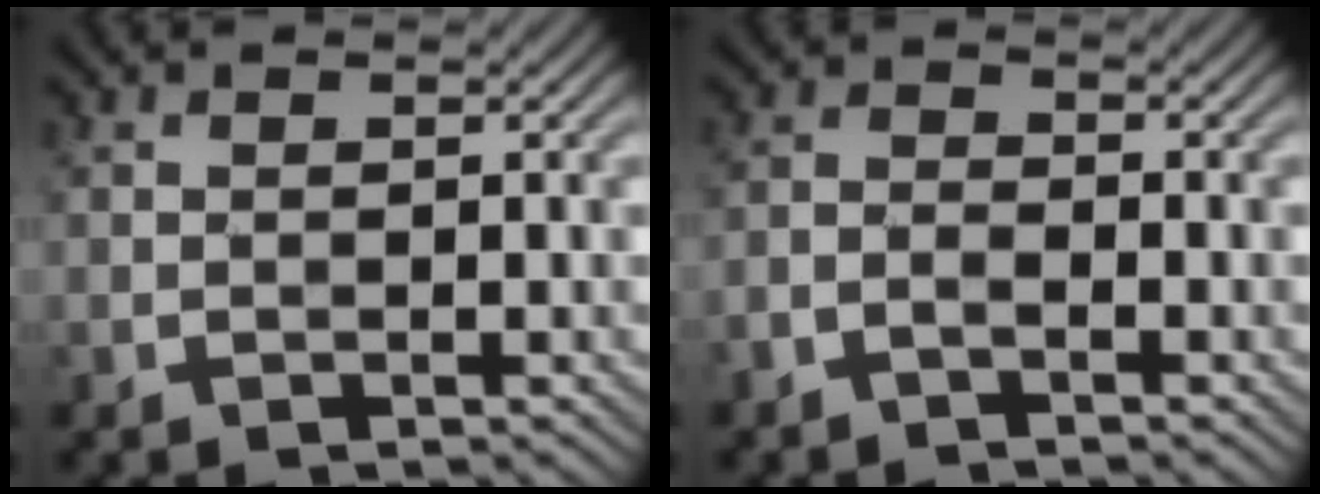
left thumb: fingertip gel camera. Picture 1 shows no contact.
{"total": 2.0, "force": [-1.7, 0.5, 1.0], "torque": [-0.022, 0.001, -0.040]}